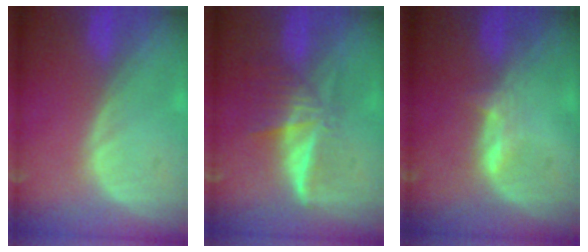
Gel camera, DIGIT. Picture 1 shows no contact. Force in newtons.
{"total": 5.9, "press": 5.4, "slide": 2.4}
{"total": 2.1, "press": 2.0, "slide": 0.4}